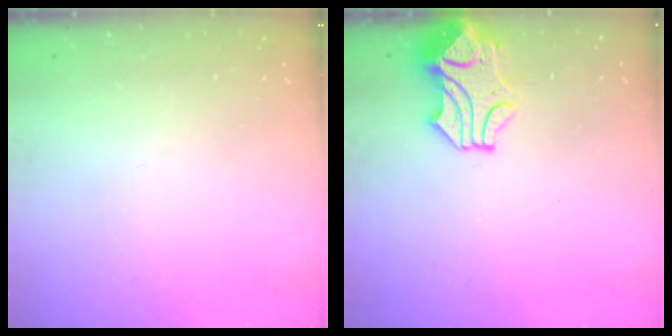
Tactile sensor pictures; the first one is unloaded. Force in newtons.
{"total": 2.2, "press": 1.9, "slide": 1.1}